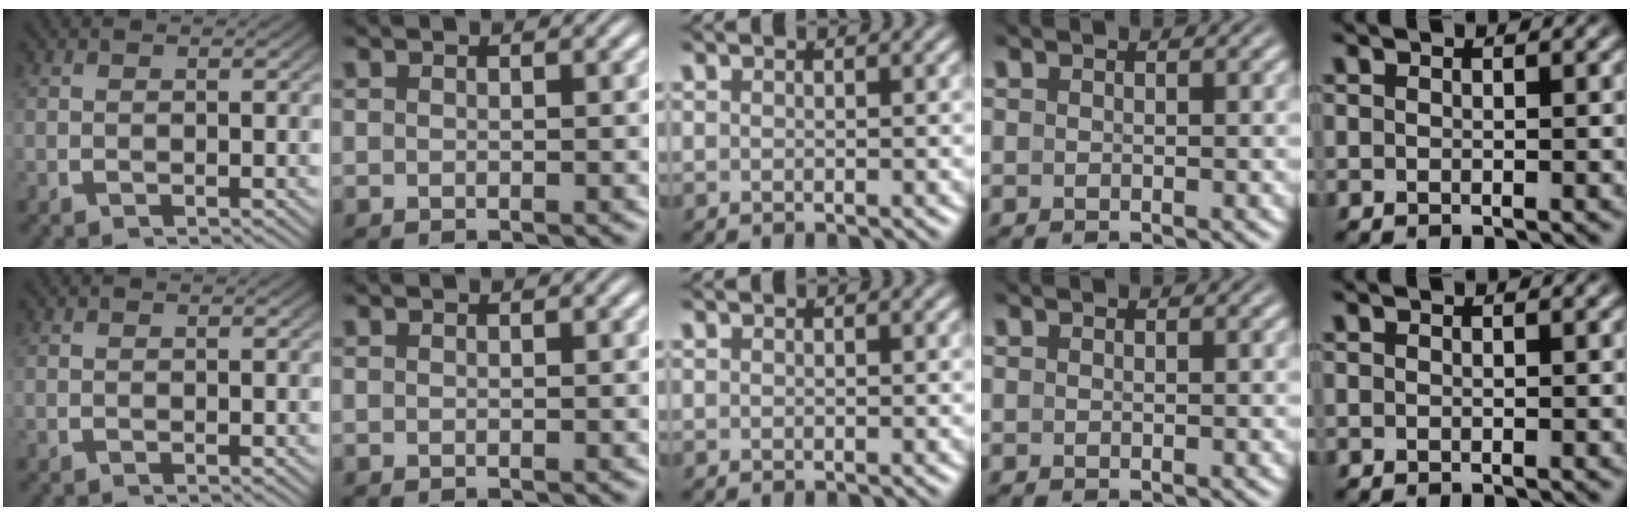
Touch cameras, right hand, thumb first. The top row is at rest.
{}